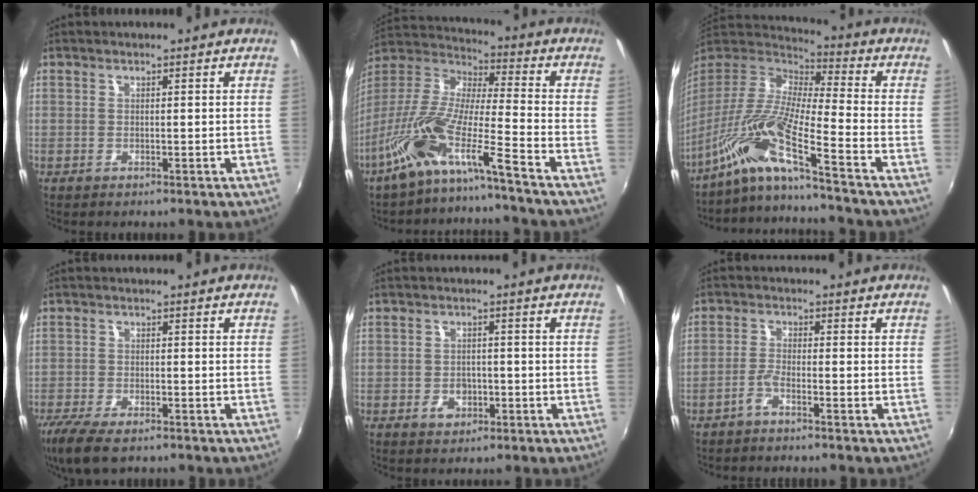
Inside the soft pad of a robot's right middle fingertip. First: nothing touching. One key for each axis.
{"total": 12.3, "fx": -8.3, "fy": -0.4, "fz": 9.1, "tx": -0.163, "ty": -0.015, "tz": -0.164}
{"total": 14.1, "fx": -10.1, "fy": -0.7, "fz": 9.9, "tx": -0.178, "ty": -0.016, "tz": -0.207}
{"total": 8.3, "fx": -6.1, "fy": 2.6, "fz": 5.0, "tx": -0.124, "ty": -0.034, "tz": -0.114}
{"total": 3.3, "fx": -1.5, "fy": 2.6, "fz": 1.5, "tx": -0.029, "ty": 0.003, "tz": -0.019}
{"total": 2.2, "fx": -1.7, "fy": 0.1, "fz": 1.5, "tx": -0.042, "ty": 0.003, "tz": -0.036}